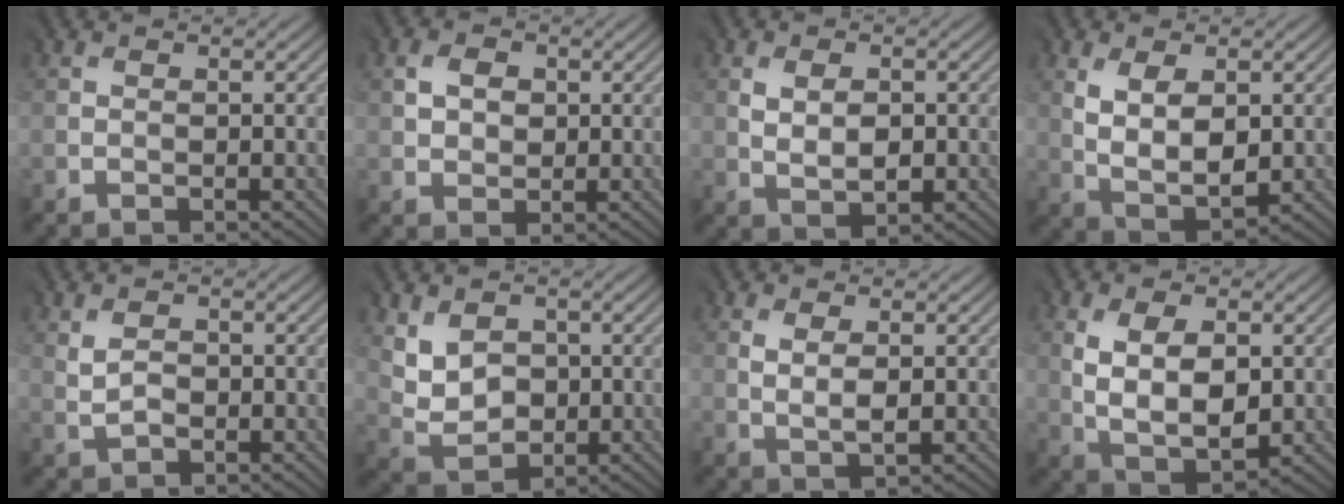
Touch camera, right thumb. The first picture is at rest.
{"total": 3.0, "force": [1.1, 2.4, 1.4], "torque": [-0.028, 0.001, 0.018]}
{"total": 3.2, "force": [0.5, 1.9, 2.5], "torque": [-0.046, -0.003, 0.014]}
{"total": 6.3, "force": [1.7, 3.4, 5.1], "torque": [-0.106, -0.006, 0.036]}
{"total": 0.8, "force": [0.1, 0.7, 0.4], "torque": [-0.011, -0.002, 0.004]}
{"total": 5.3, "force": [1.7, 4.0, 3.0], "torque": [-0.072, -0.011, 0.040]}
{"total": 2.2, "force": [0.7, 0.7, 2.0], "torque": [-0.044, -0.004, 0.019]}
{"total": 7.7, "force": [1.2, 4.4, 6.1], "torque": [-0.132, -0.005, 0.028]}